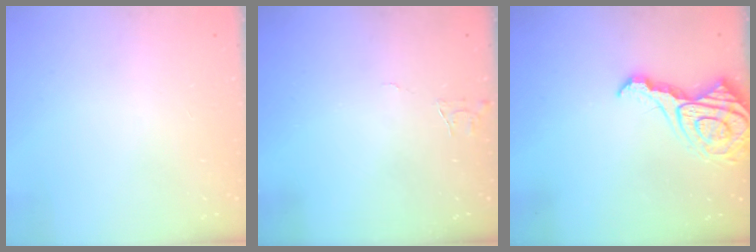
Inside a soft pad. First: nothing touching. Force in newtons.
{"total": 4.0, "press": 4.0, "slide": 0.4}
{"total": 13.5, "press": 13.4, "slide": 1.4}